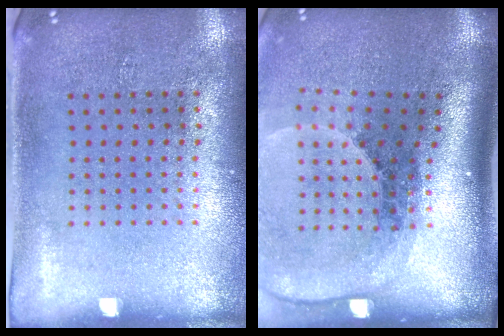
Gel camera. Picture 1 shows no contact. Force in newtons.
{"total": 2.8, "press": 1.9, "slide": 2.0}